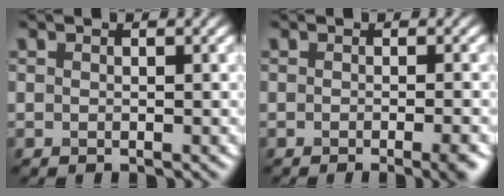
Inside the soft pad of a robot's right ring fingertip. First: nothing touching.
{"total": 2.9, "force": [-1.3, 0.8, 2.5], "torque": [-0.019, 0.001, -0.018]}